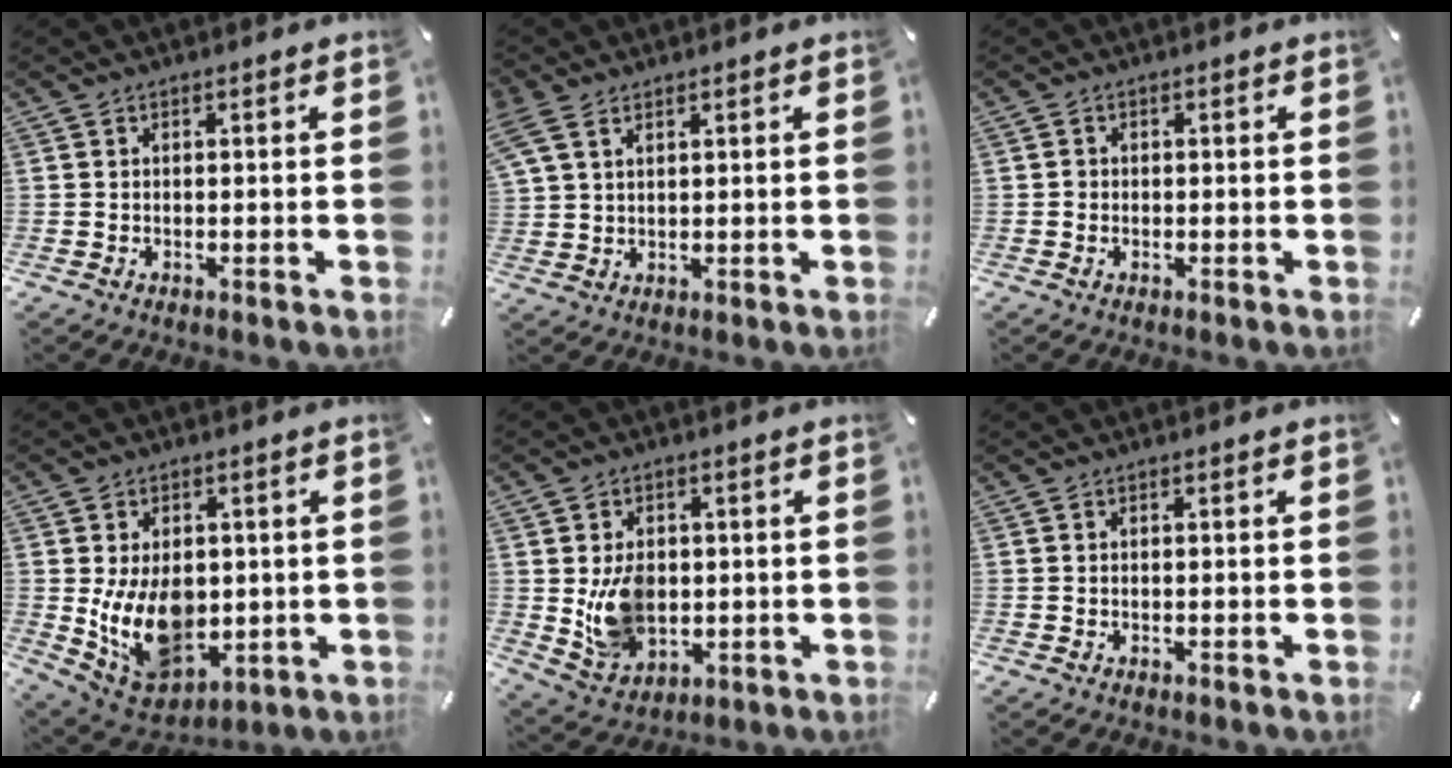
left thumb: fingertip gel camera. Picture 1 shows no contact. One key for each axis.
{"total": 5.0, "fx": 3.3, "fy": 3.1, "fz": 2.2, "tx": -0.057, "ty": -0.003, "tz": 0.063}
{"total": 0.7, "fx": -0.1, "fy": 0.7, "fz": 0.2, "tx": -0.002, "ty": 0.007, "tz": -0.004}
{"total": 13.7, "fx": -0.5, "fy": 10.0, "fz": 9.3, "tx": -0.181, "ty": -0.007, "tz": -0.006}
{"total": 9.4, "fx": 0.3, "fy": 7.8, "fz": 5.4, "tx": -0.098, "ty": -0.006, "tz": 0.004}
{"total": 0.0}